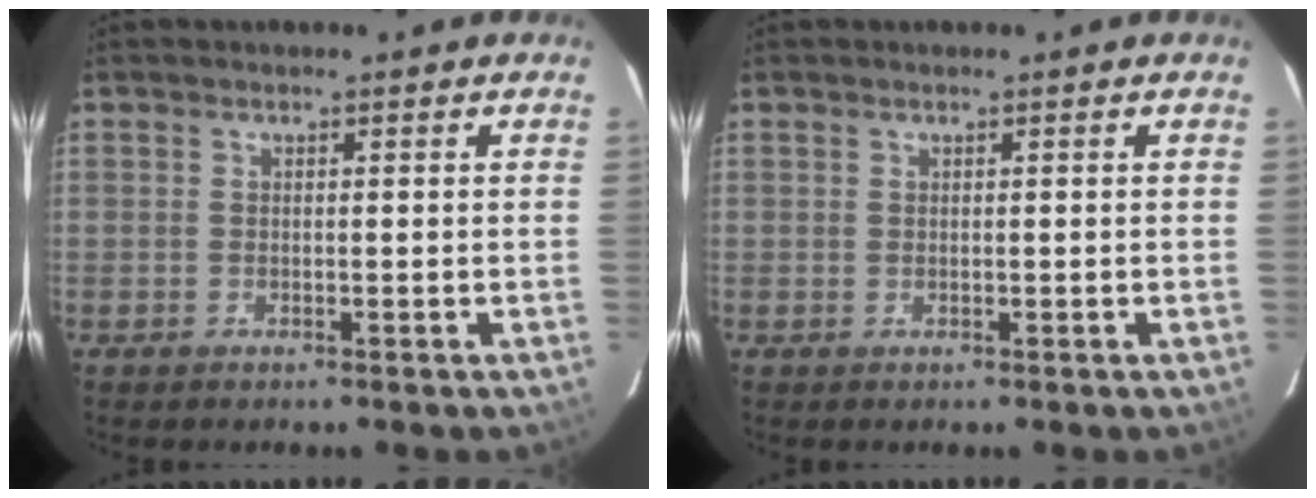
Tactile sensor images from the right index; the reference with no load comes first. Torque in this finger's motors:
{"motor_torque": [0.00, 0.00, 0.00, 0.00]}